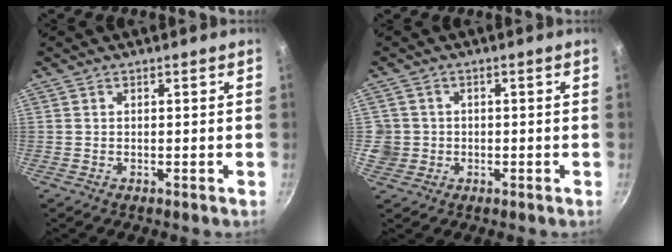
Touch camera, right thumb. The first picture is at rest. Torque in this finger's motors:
{"motor_torque": [0.12, 0.72, 0.36, -0.08, 0.02]}